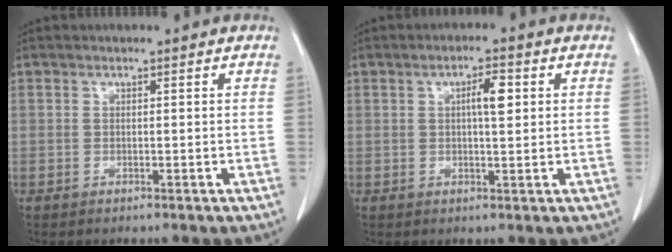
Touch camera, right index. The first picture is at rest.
{"total": 3.7, "force": [0.9, 0.8, 3.5], "torque": [-0.060, 0.005, 0.013]}